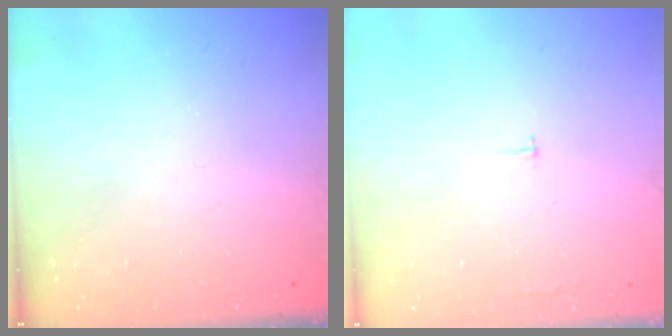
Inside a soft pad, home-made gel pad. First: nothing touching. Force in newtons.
{"total": 1.8, "press": 1.8, "slide": 0.1}